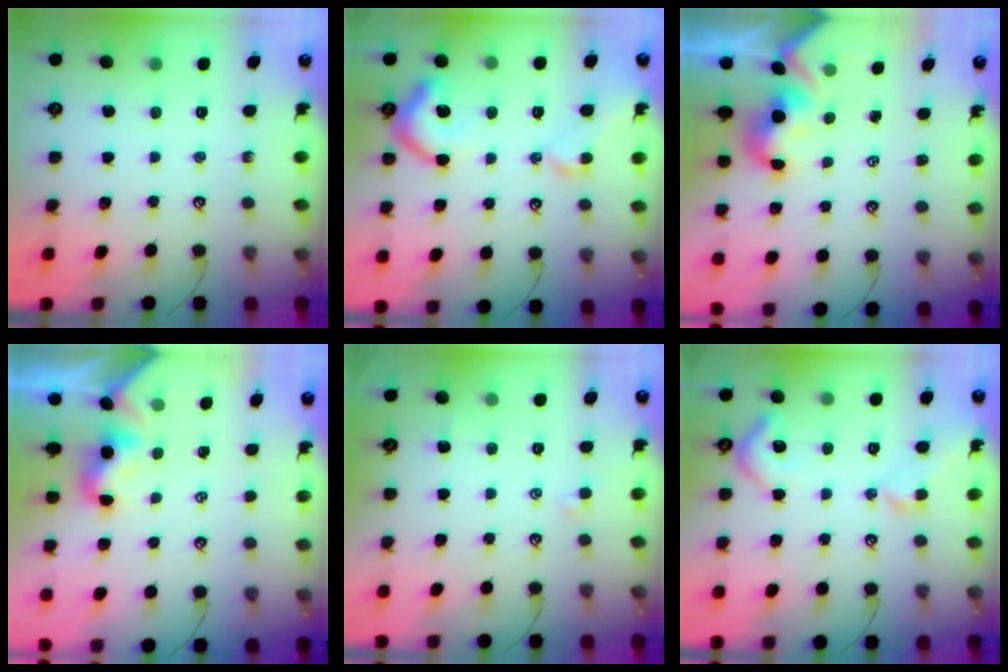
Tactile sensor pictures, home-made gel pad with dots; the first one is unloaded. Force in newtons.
{"total": 9.8, "press": 9.6, "slide": 1.5}
{"total": 1.8, "press": 1.7, "slide": 0.6}
{"total": 2.2, "press": 2.1, "slide": 0.5}
{"total": 1.4, "press": 1.3, "slide": 0.4}
{"total": 6.4, "press": 6.3, "slide": 1.0}